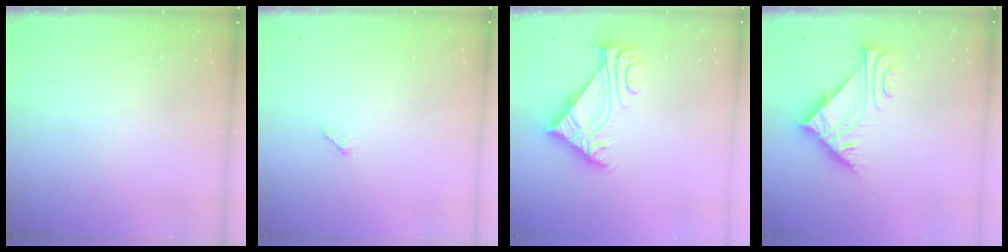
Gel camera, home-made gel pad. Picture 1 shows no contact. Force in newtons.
{"total": 2.9, "press": 2.9, "slide": 0.4}
{"total": 5.8, "press": 5.8, "slide": 1.0}
{"total": 6.0, "press": 6.0, "slide": 0.1}